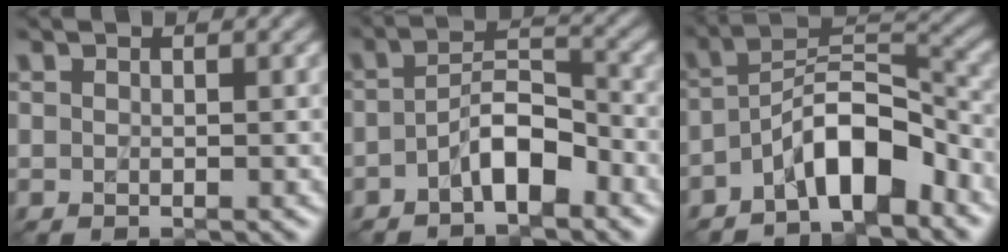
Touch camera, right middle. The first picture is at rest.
{"total": 4.2, "force": [-2.1, 1.7, 3.2], "torque": [-0.056, 0.012, -0.040]}
{"total": 6.8, "force": [-4.0, 2.5, 4.9], "torque": [-0.073, 0.012, -0.080]}